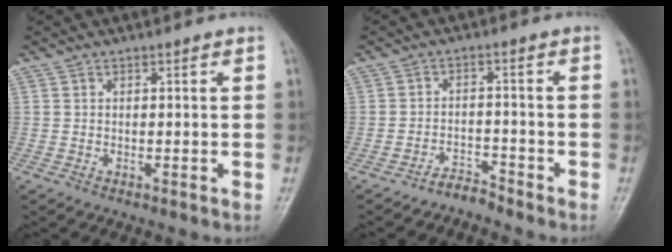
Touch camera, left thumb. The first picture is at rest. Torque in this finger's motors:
{"motor_torque": [-0.61, 0.57, -0.03, 0.41, 0.00]}